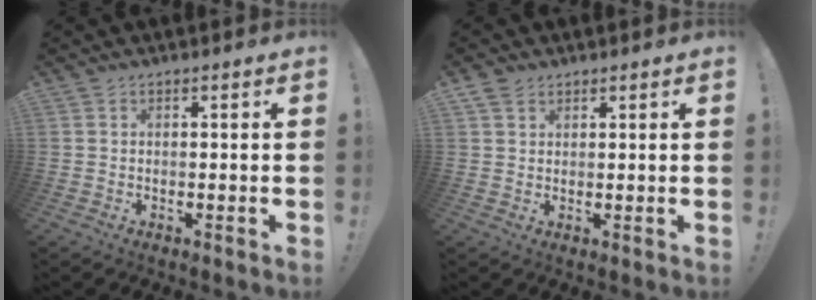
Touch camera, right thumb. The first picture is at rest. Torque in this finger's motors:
{"motor_torque": [-1.04, 1.33, 0.36, 0.36, 0.28]}